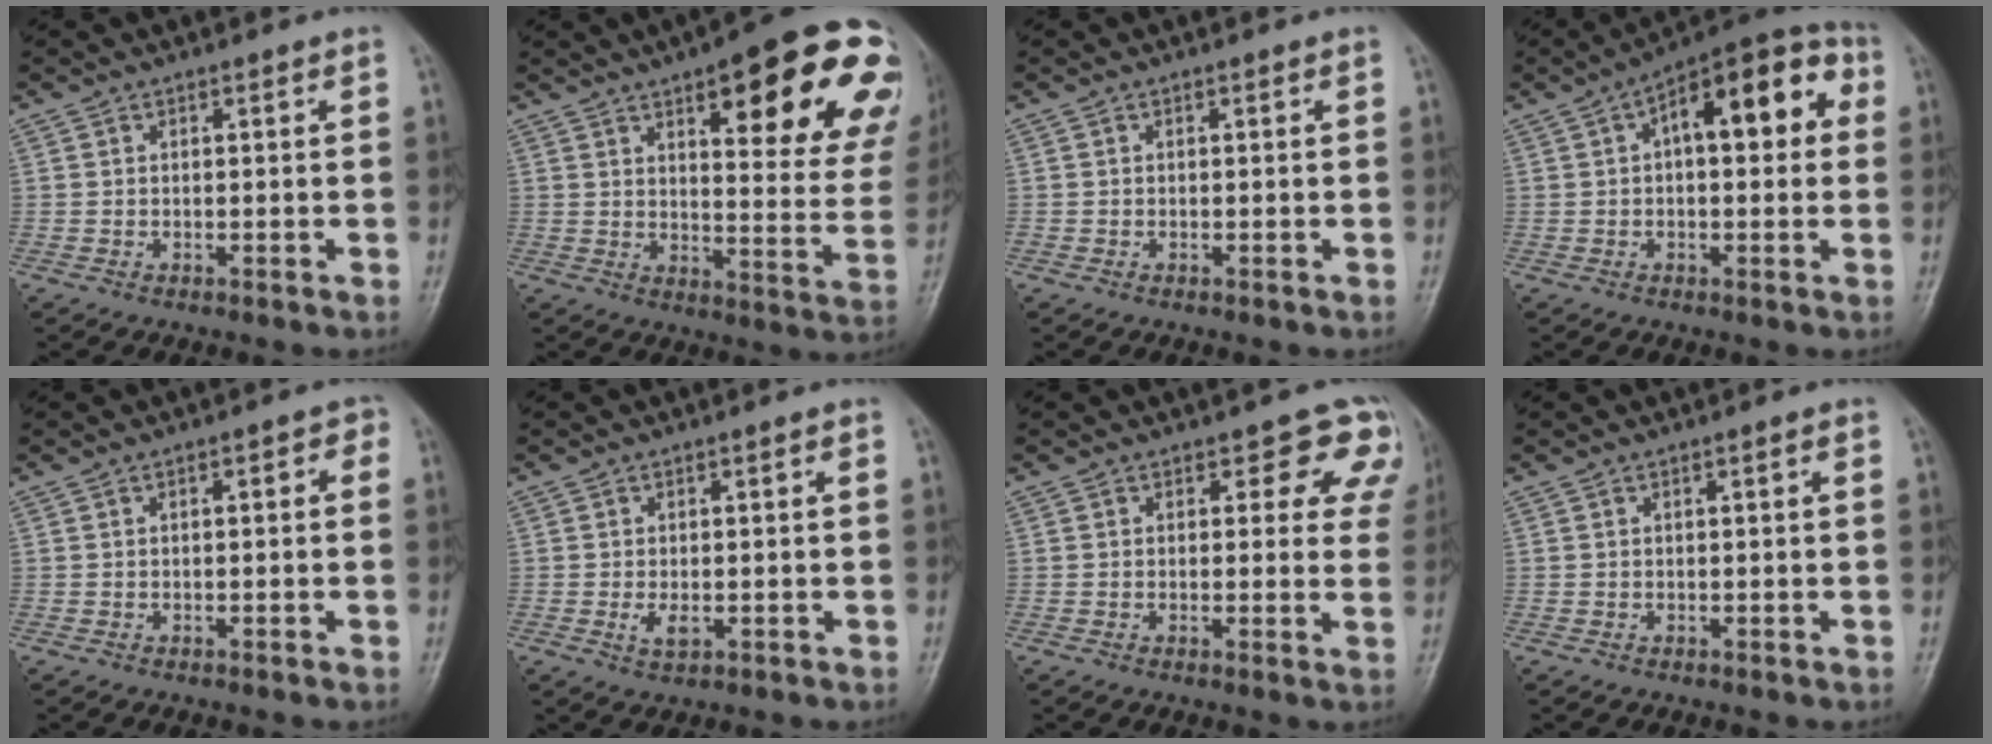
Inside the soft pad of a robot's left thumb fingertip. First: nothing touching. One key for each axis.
{"total": 25.4, "fx": 12.1, "fy": 8.0, "fz": 20.9, "tx": -0.224, "ty": -0.026, "tz": 0.158}
{"total": 0.0}
{"total": 15.5, "fx": 3.5, "fy": 7.1, "fz": 13.3, "tx": -0.159, "ty": 0.039, "tz": 0.042}
{"total": 2.2, "fx": 0.1, "fy": 1.1, "fz": 2.0, "tx": -0.016, "ty": 0.010, "tz": -0.006}
{"total": 3.3, "fx": -0.7, "fy": 1.5, "fz": 2.8, "tx": -0.053, "ty": 0.002, "tz": -0.010}
{"total": 7.2, "fx": 4.3, "fy": 4.2, "fz": 4.0, "tx": 0.002, "ty": -0.017, "tz": 0.029}
{"total": 0.9, "fx": 0.1, "fy": 0.1, "fz": 0.9, "tx": -0.018, "ty": 0.002, "tz": 0.002}